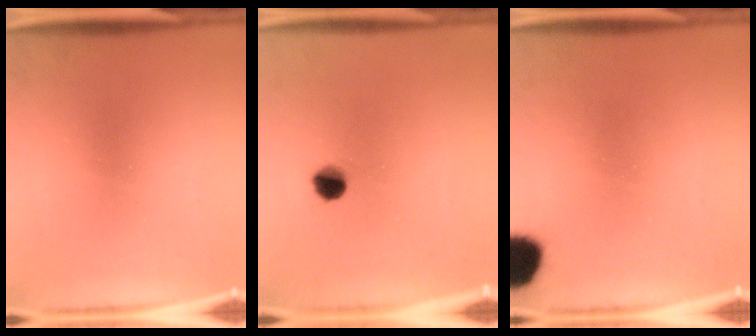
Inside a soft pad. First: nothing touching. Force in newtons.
{"total": 4.1}
{"total": 9.2}